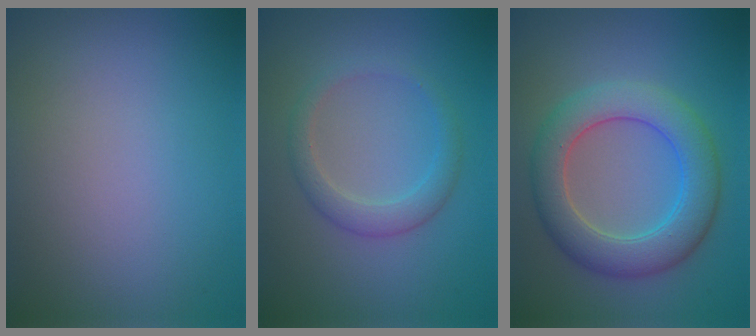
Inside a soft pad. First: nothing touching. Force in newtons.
{"total": 2.6, "press": 2.6, "slide": 0.2}
{"total": 6.3, "press": 6.3, "slide": 0.0}